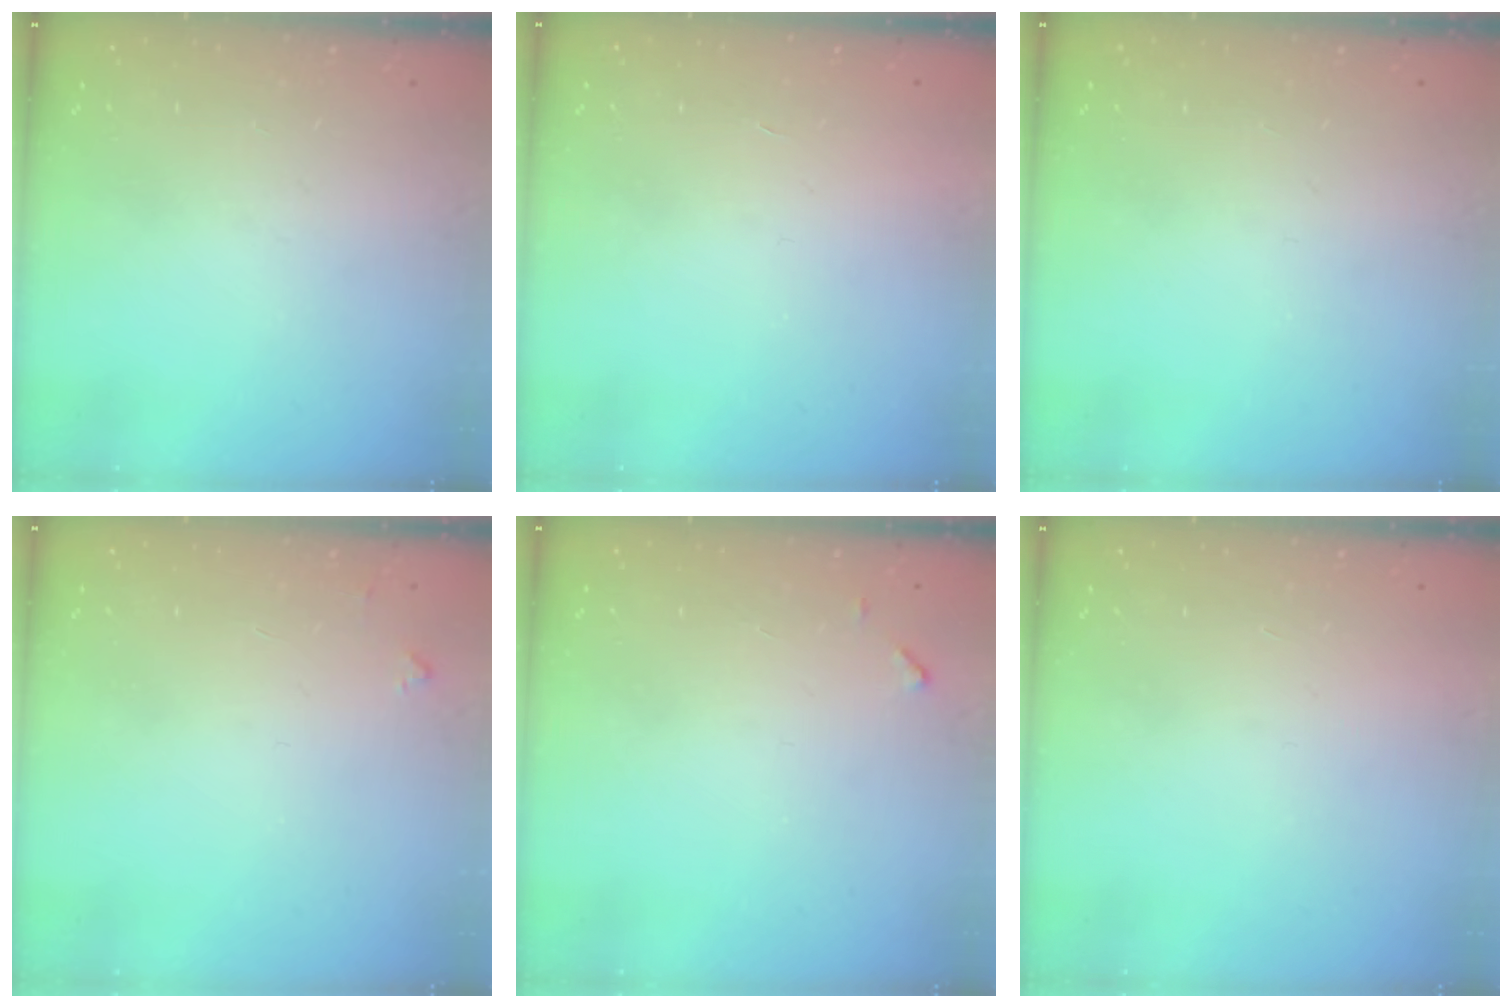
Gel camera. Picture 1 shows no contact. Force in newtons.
{"total": 1.8, "press": 1.8, "slide": 0.1}
{"total": 0.0}
{"total": 3.8, "press": 3.7, "slide": 0.4}
{"total": 4.6, "press": 4.6, "slide": 0.3}
{"total": 1.5, "press": 1.5, "slide": 0.1}